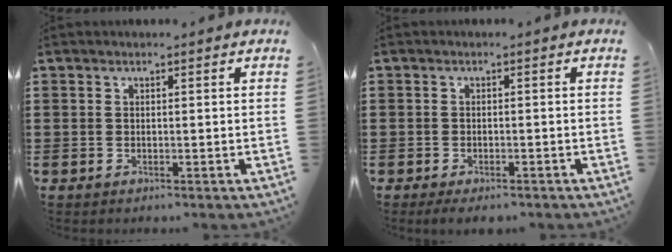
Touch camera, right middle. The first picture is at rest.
{"total": 1.3, "force": [-1.3, 0.1, 0.4], "torque": [-0.010, -0.004, -0.024]}